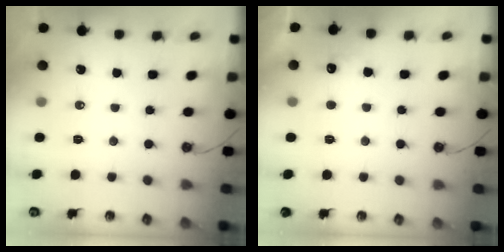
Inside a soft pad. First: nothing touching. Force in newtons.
{"total": 5.0, "press": 4.9, "slide": 1.2}